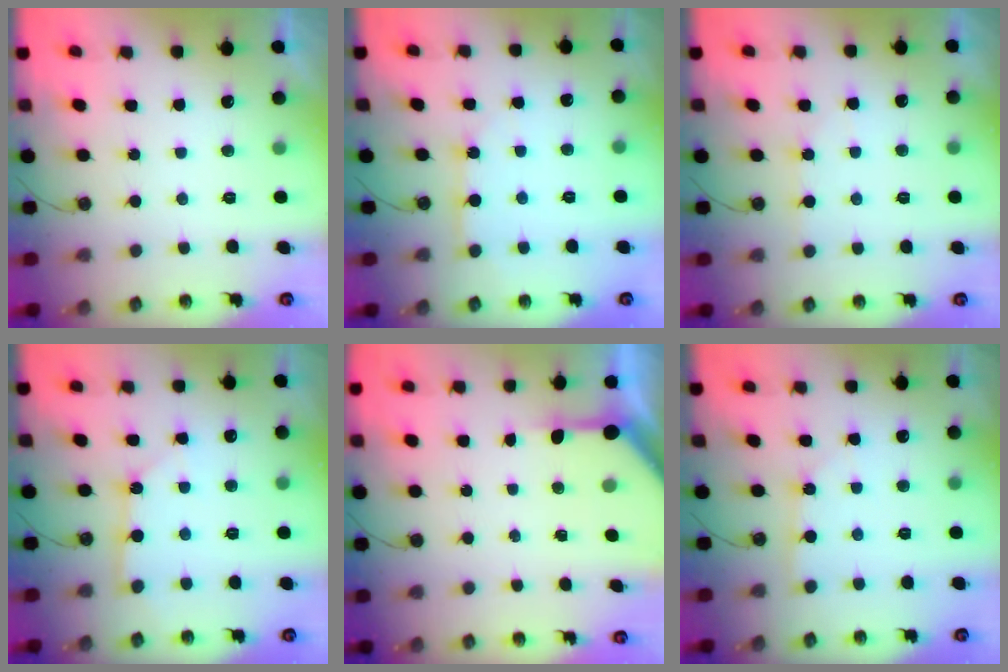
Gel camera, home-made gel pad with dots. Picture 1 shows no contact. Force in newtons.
{"total": 5.2, "press": 5.2, "slide": 0.5}
{"total": 3.5, "press": 3.5, "slide": 0.6}
{"total": 2.2, "press": 2.2, "slide": 0.3}
{"total": 4.8, "press": 4.8, "slide": 0.5}
{"total": 1.8, "press": 1.8, "slide": 0.2}